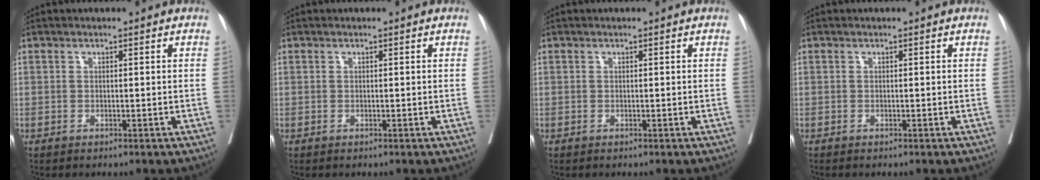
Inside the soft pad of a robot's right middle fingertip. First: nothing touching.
{"total": 0.0}
{"total": 0.0}
{"total": 0.0}